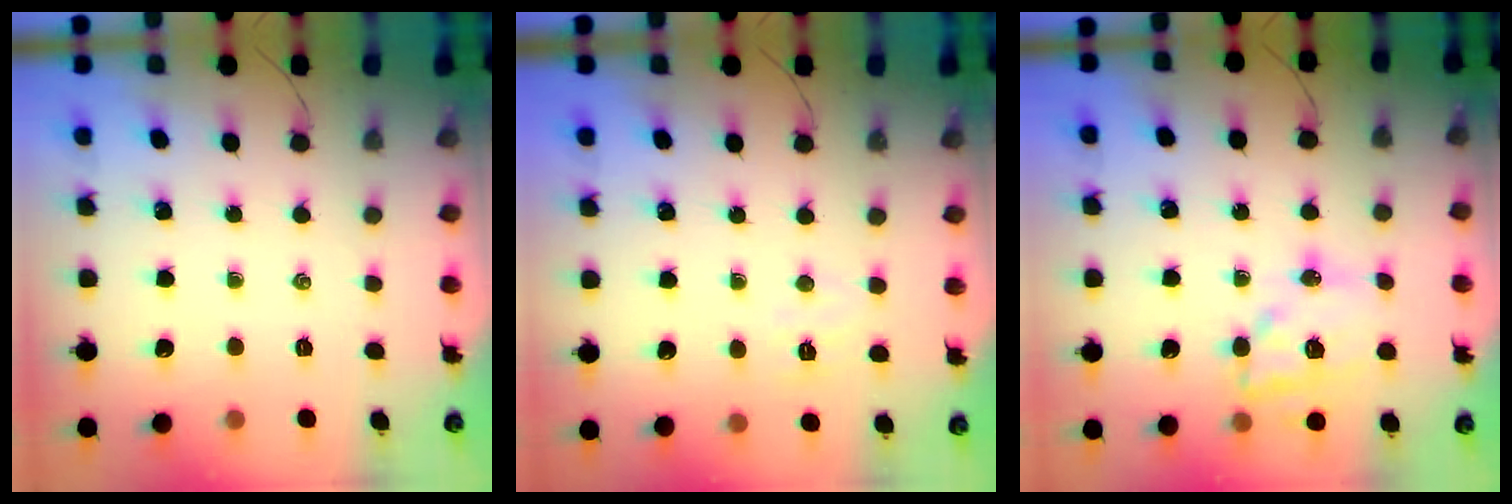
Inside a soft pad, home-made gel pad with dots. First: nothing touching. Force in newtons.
{"total": 4.6, "press": 4.4, "slide": 1.0}
{"total": 15.6, "press": 15.2, "slide": 3.7}